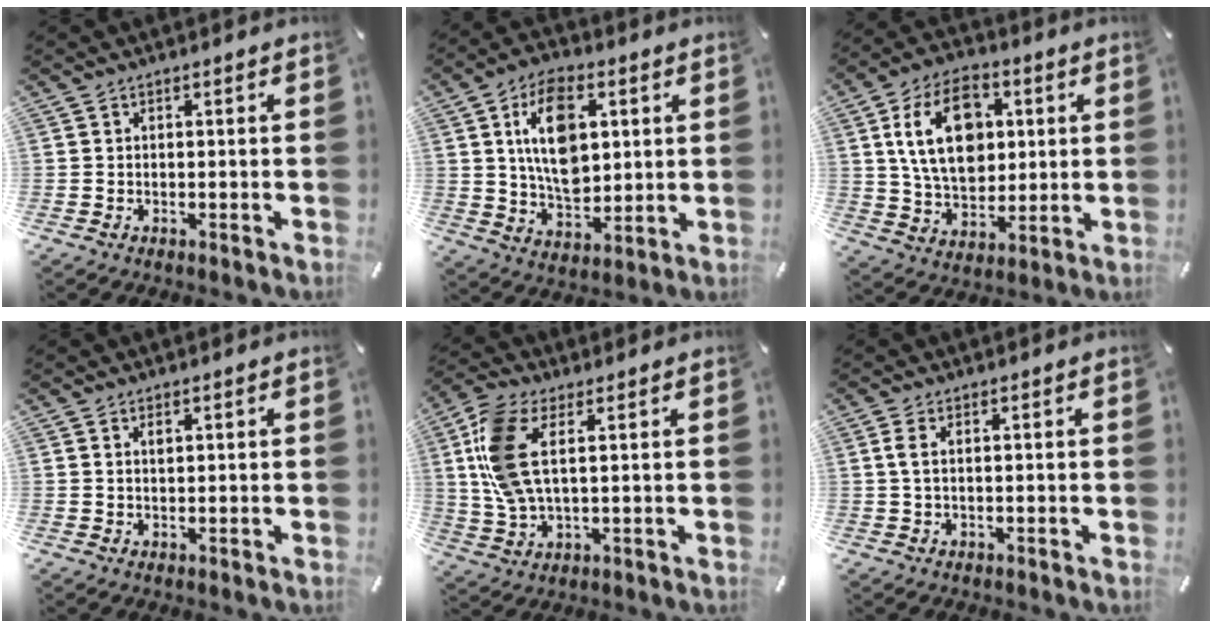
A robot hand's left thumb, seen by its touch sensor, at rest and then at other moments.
{"total": 14.8, "force": [3.4, 9.5, 10.9], "torque": [-0.191, 0.005, 0.058]}
{"total": 16.5, "force": [3.5, 11.6, 11.2], "torque": [-0.216, 0.009, 0.058]}
{"total": 1.1, "force": [0.4, 0.5, 0.9], "torque": [-0.019, 0.001, 0.007]}
{"total": 11.4, "force": [2.8, 5.3, 9.7], "torque": [-0.217, -0.007, 0.054]}
{"total": 2.3, "force": [0.4, 0.6, 2.1], "torque": [-0.051, -0.001, 0.002]}